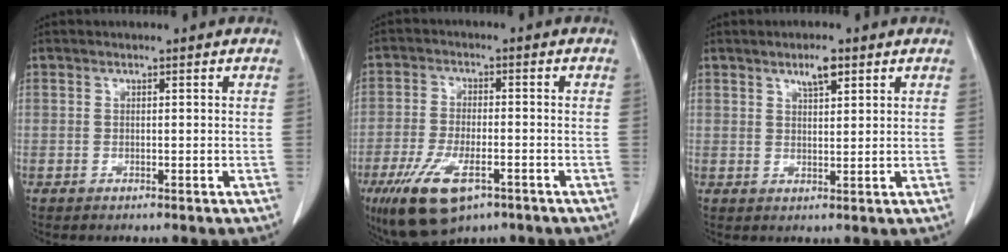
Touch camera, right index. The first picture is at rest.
{"total": 11.1, "force": [-6.2, 4.2, 8.2], "torque": [-0.161, -0.016, -0.102]}
{"total": 3.2, "force": [2.0, 0.8, 2.3], "torque": [-0.043, 0.000, 0.035]}